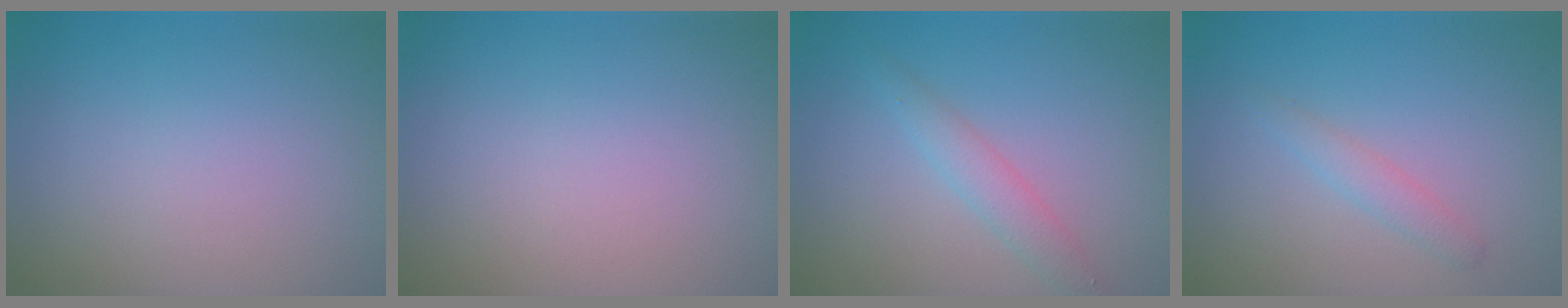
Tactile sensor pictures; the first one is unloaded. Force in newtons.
{"total": 0.0}
{"total": 2.2, "press": 2.2, "slide": 0.0}
{"total": 1.4, "press": 1.4, "slide": 0.1}